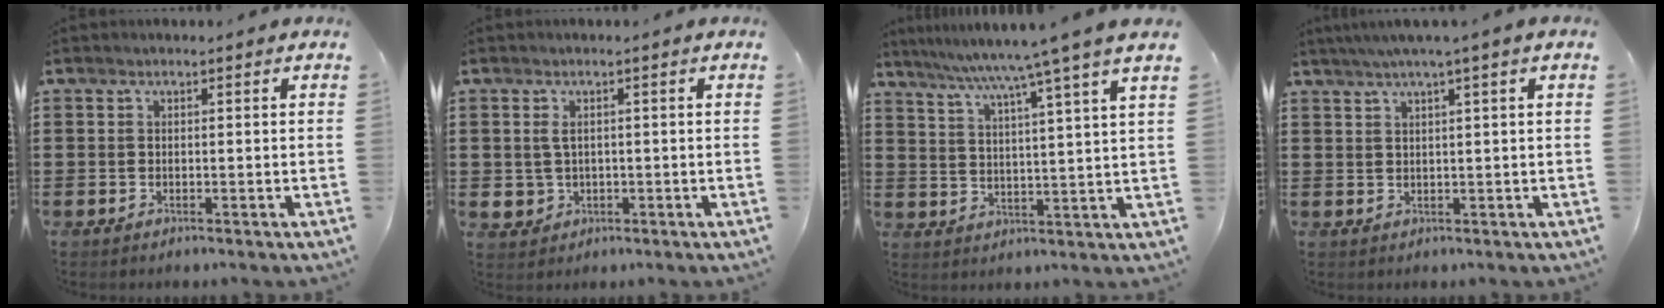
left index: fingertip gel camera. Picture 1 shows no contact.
{"total": 2.2, "force": [0.4, 1.6, 1.4], "torque": [-0.032, 0.007, 0.006]}
{"total": 7.3, "force": [5.9, -1.8, 4.0], "torque": [-0.097, -0.036, 0.091]}
{"total": 2.4, "force": [1.3, -0.5, 1.9], "torque": [-0.036, 0.000, 0.021]}